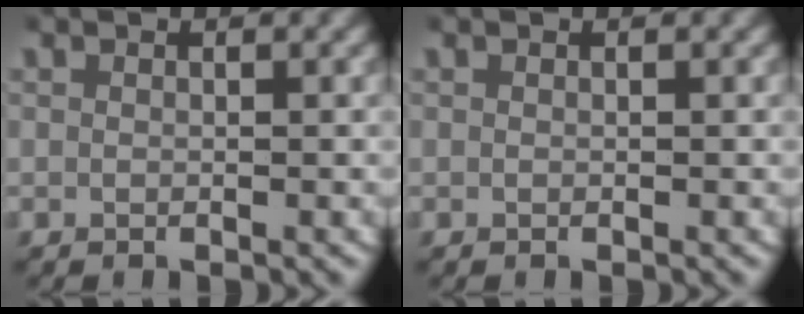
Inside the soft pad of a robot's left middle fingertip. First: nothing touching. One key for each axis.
{"total": 0.0}